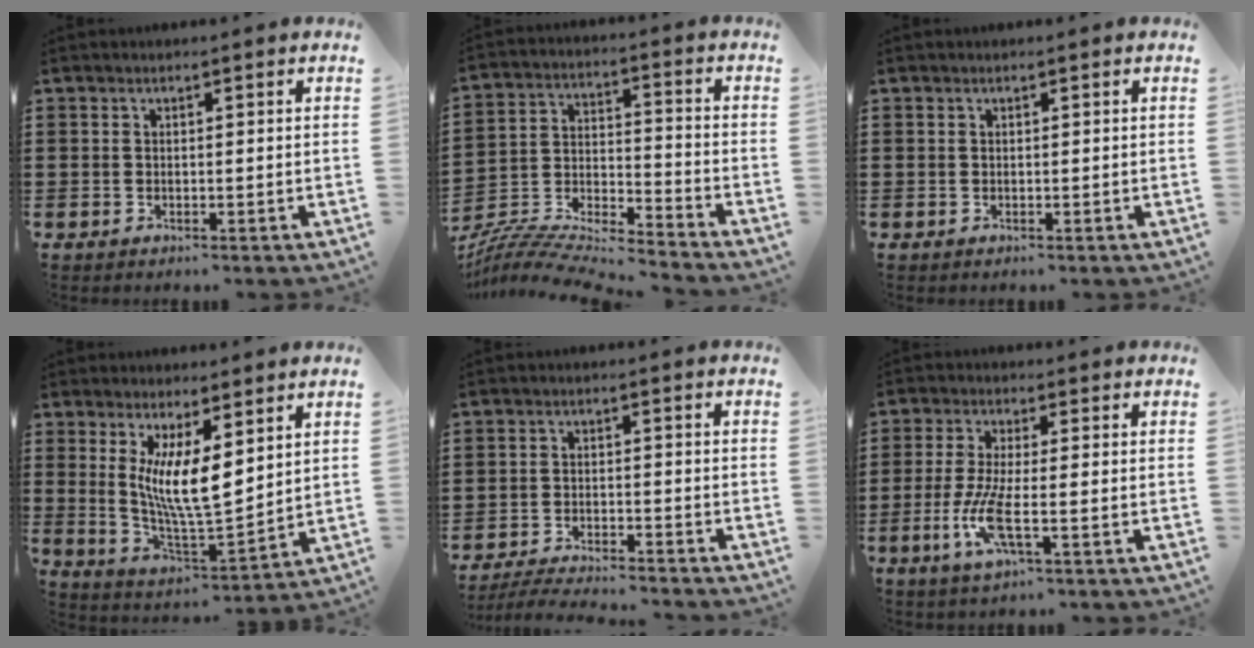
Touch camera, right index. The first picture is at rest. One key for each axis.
{"total": 7.3, "fx": -7.0, "fy": 0.7, "fz": 1.9, "tx": -0.046, "ty": -0.006, "tz": -0.145}
{"total": 0.0}
{"total": 9.3, "fx": 3.4, "fy": 2.4, "fz": 8.3, "tx": -0.172, "ty": -0.015, "tz": 0.060}
{"total": 4.0, "fx": -3.9, "fy": -0.1, "fz": 0.8, "tx": -0.021, "ty": -0.003, "tz": -0.082}
{"total": 7.2, "fx": -2.1, "fy": 1.5, "fz": 6.7, "tx": -0.152, "ty": -0.020, "tz": -0.044}